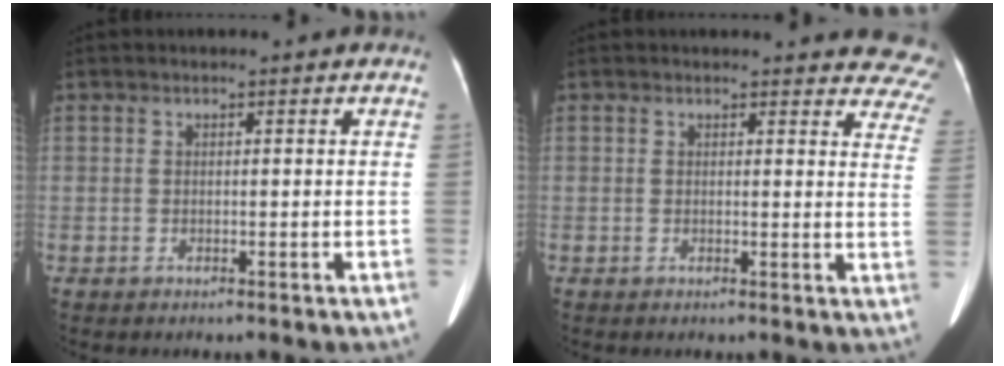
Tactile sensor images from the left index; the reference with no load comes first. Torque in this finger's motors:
{"motor_torque": [0.80, -1.34, 0.03, 0.01]}